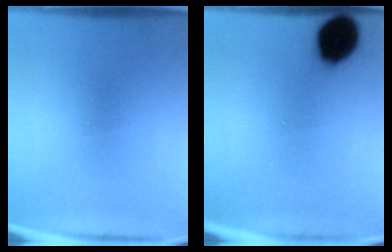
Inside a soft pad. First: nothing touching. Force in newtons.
{"total": 11.9}